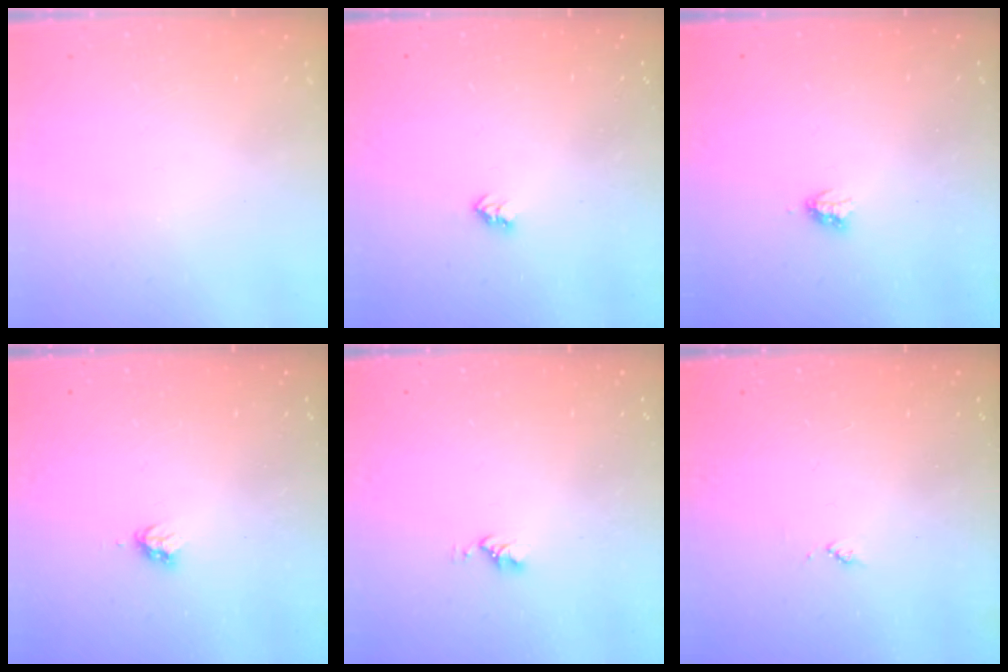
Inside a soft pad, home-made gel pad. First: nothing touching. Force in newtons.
{"total": 2.6, "press": 2.6, "slide": 0.4}
{"total": 2.9, "press": 2.9, "slide": 0.5}
{"total": 3.2, "press": 3.1, "slide": 0.5}
{"total": 3.0, "press": 3.0, "slide": 0.4}
{"total": 3.6, "press": 3.6, "slide": 0.5}